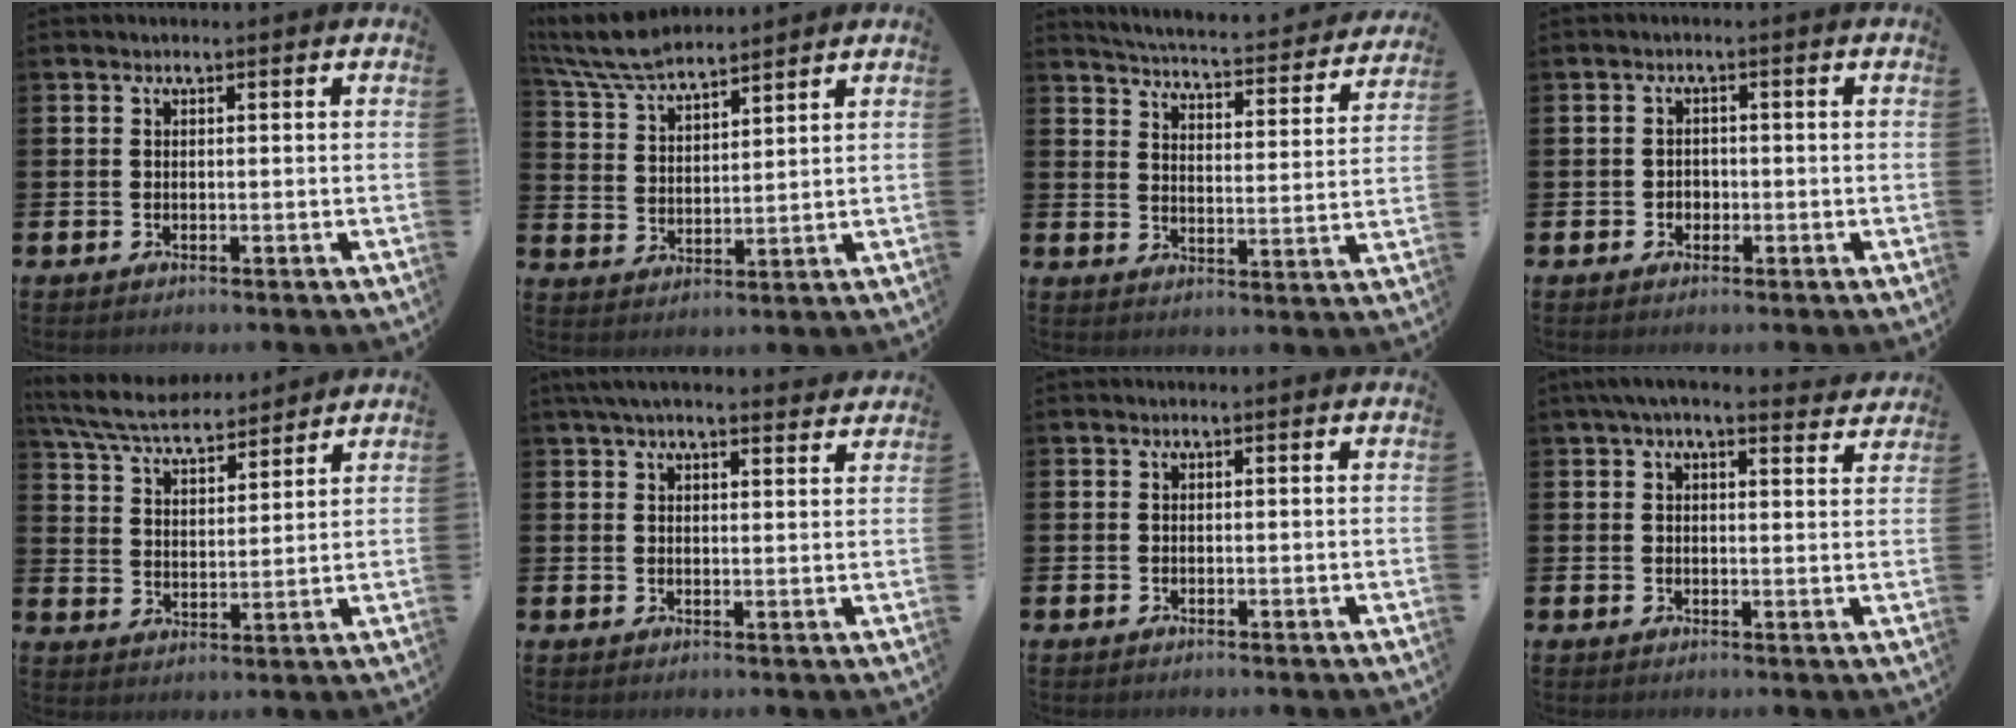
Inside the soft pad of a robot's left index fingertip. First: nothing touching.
{"total": 7.5, "force": [7.1, 1.2, 2.2], "torque": [-0.074, -0.026, 0.131]}
{"total": 4.4, "force": [4.3, 0.2, 1.0], "torque": [-0.045, -0.038, 0.068]}
{"total": 1.5, "force": [-0.5, 1.3, 0.4], "torque": [-0.001, 0.002, -0.014]}
{"total": 7.0, "force": [6.6, 1.4, 2.1], "torque": [-0.071, -0.032, 0.118]}
{"total": 4.3, "force": [3.9, 0.8, 1.7], "torque": [-0.040, -0.009, 0.072]}
{"total": 0.0}
{"total": 4.4, "force": [3.8, 0.9, 2.0], "torque": [-0.037, -0.012, 0.068]}